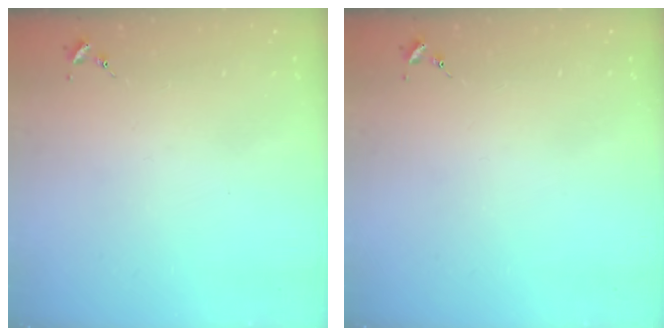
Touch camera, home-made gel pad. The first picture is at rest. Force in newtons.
{"total": 0.0}